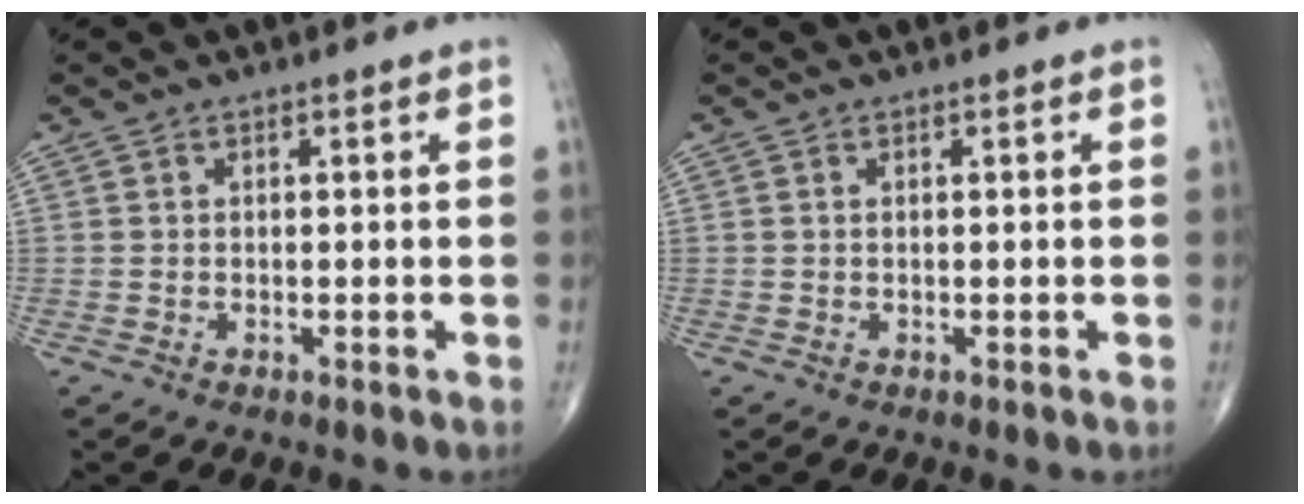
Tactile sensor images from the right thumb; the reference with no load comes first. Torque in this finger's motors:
{"motor_torque": [-0.21, -0.01, 0.00, 0.13, 0.01]}